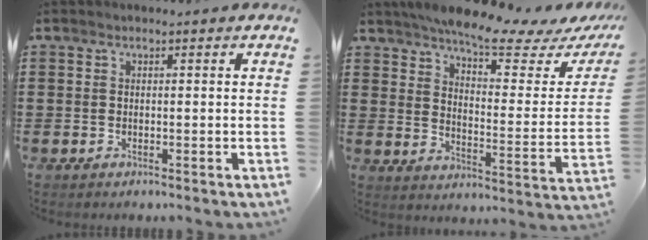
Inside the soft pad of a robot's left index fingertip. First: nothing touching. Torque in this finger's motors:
{"motor_torque": [1.66, -0.48, 0.27, 0.10]}